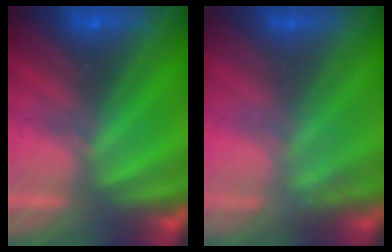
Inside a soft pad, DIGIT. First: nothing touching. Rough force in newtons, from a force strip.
{"total": 2.6}